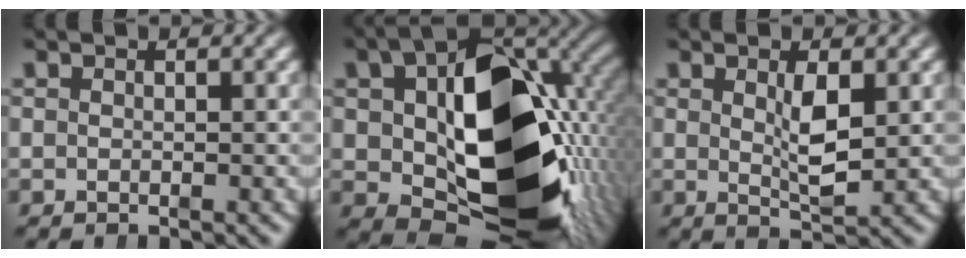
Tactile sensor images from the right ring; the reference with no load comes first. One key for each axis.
{"total": 21.6, "fx": -1.6, "fy": 13.3, "fz": 16.9, "tx": -0.282, "ty": -0.050, "tz": 0.004}
{"total": 2.9, "fx": 0.6, "fy": 0.3, "fz": 2.8, "tx": -0.042, "ty": -0.013, "tz": 0.019}